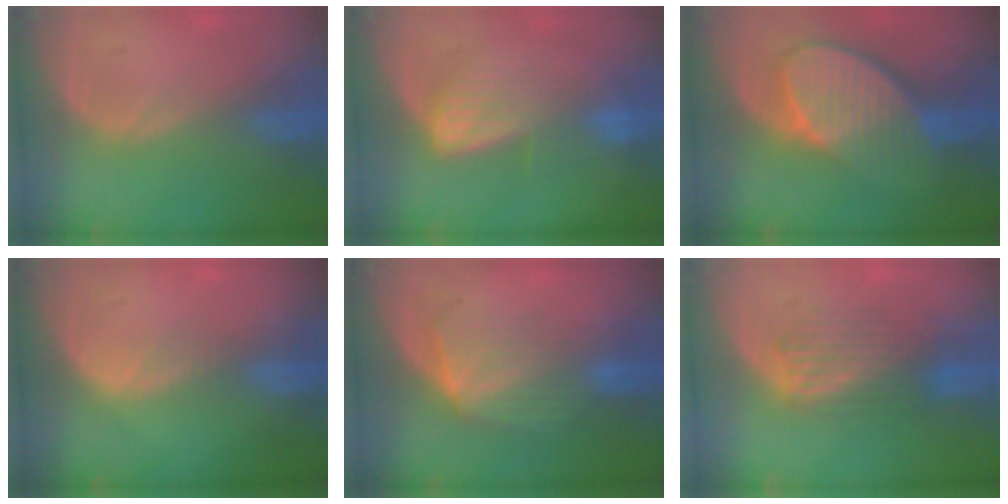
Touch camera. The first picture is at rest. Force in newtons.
{"total": 6.5, "press": 6.5, "slide": 1.0}
{"total": 9.7, "press": 8.6, "slide": 4.6}
{"total": 1.6, "press": 1.6, "slide": 0.1}
{"total": 7.1, "press": 6.5, "slide": 2.9}
{"total": 5.9, "press": 5.9, "slide": 0.4}